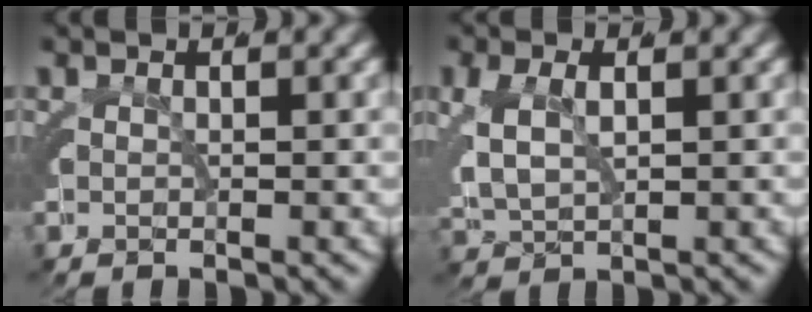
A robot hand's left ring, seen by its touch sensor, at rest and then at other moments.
{"total": 4.6, "force": [0.0, 3.9, 2.4], "torque": [-0.072, -0.013, 0.003]}